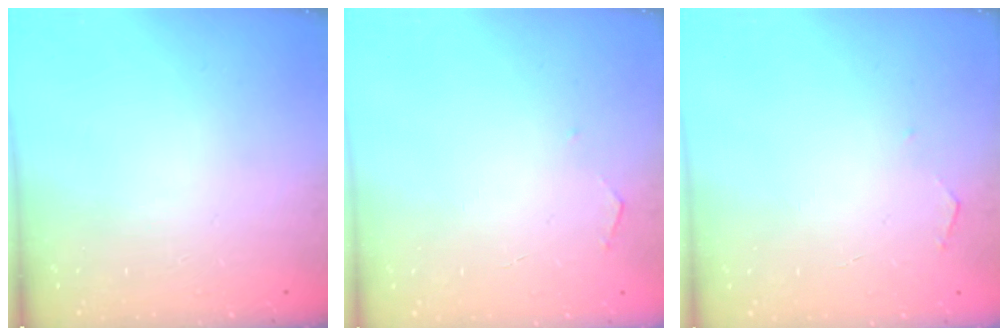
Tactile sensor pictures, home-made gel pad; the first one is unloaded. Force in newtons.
{"total": 2.8, "press": 2.8, "slide": 0.4}
{"total": 2.8, "press": 2.8, "slide": 0.4}